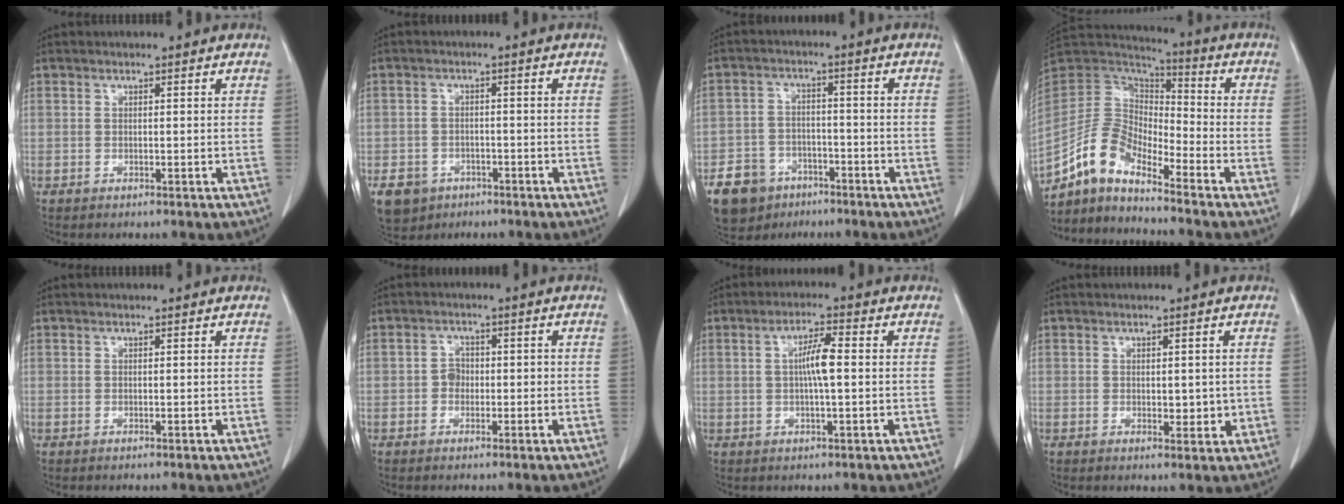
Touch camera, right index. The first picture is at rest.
{"total": 8.0, "force": [-4.4, 6.3, 2.2], "torque": [-0.049, 0.007, -0.062]}
{"total": 10.5, "force": [-6.4, 7.7, 3.1], "torque": [-0.076, 0.012, -0.098]}
{"total": 11.2, "force": [-9.0, 3.7, 5.6], "torque": [-0.124, 0.026, -0.176]}
{"total": 0.0}
{"total": 3.0, "force": [-0.6, 2.4, 1.6], "torque": [-0.028, 0.016, -0.010]}
{"total": 5.4, "force": [0.4, 1.0, 5.3], "torque": [-0.103, 0.009, 0.007]}
{"total": 3.6, "force": [-0.2, 1.9, 3.1], "torque": [-0.044, 0.000, 0.005]}